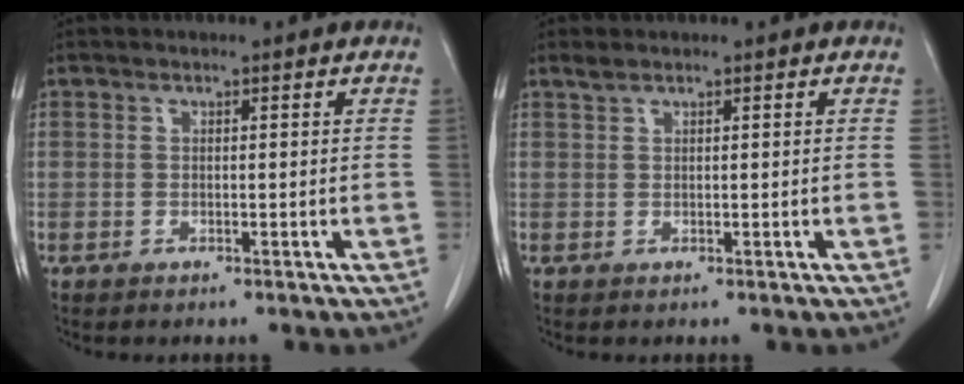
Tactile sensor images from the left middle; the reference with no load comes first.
{"total": 0.8, "force": [0.7, 0.1, 0.3], "torque": [-0.011, 0.006, 0.019]}